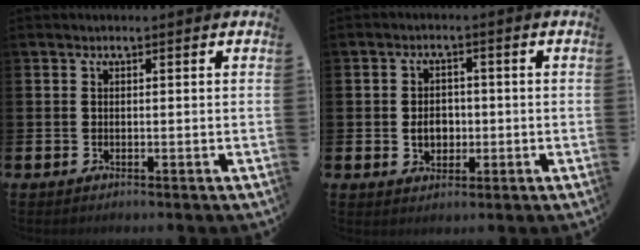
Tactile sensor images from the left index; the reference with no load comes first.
{"total": 3.5, "force": [-0.4, 2.7, 2.2], "torque": [-0.023, -0.002, -0.016]}